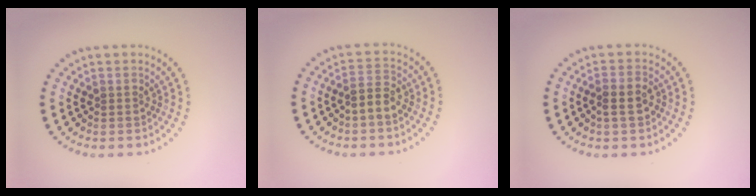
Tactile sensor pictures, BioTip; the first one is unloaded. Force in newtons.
{"total": 2.0, "press": 1.8, "slide": 0.8}
{"total": 2.2, "press": 2.1, "slide": 0.6}